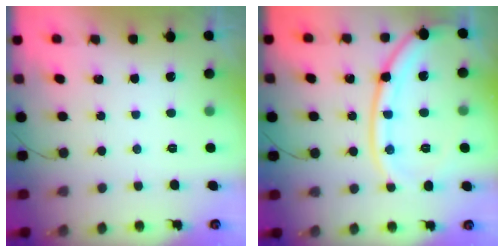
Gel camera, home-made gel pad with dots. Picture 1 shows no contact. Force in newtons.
{"total": 16.7, "press": 16.6, "slide": 1.9}